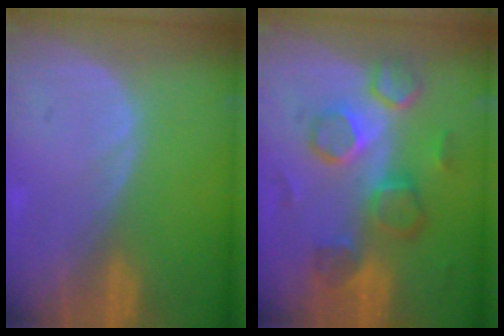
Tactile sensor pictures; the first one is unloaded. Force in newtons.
{"total": 8.8, "press": 8.4, "slide": 2.6}